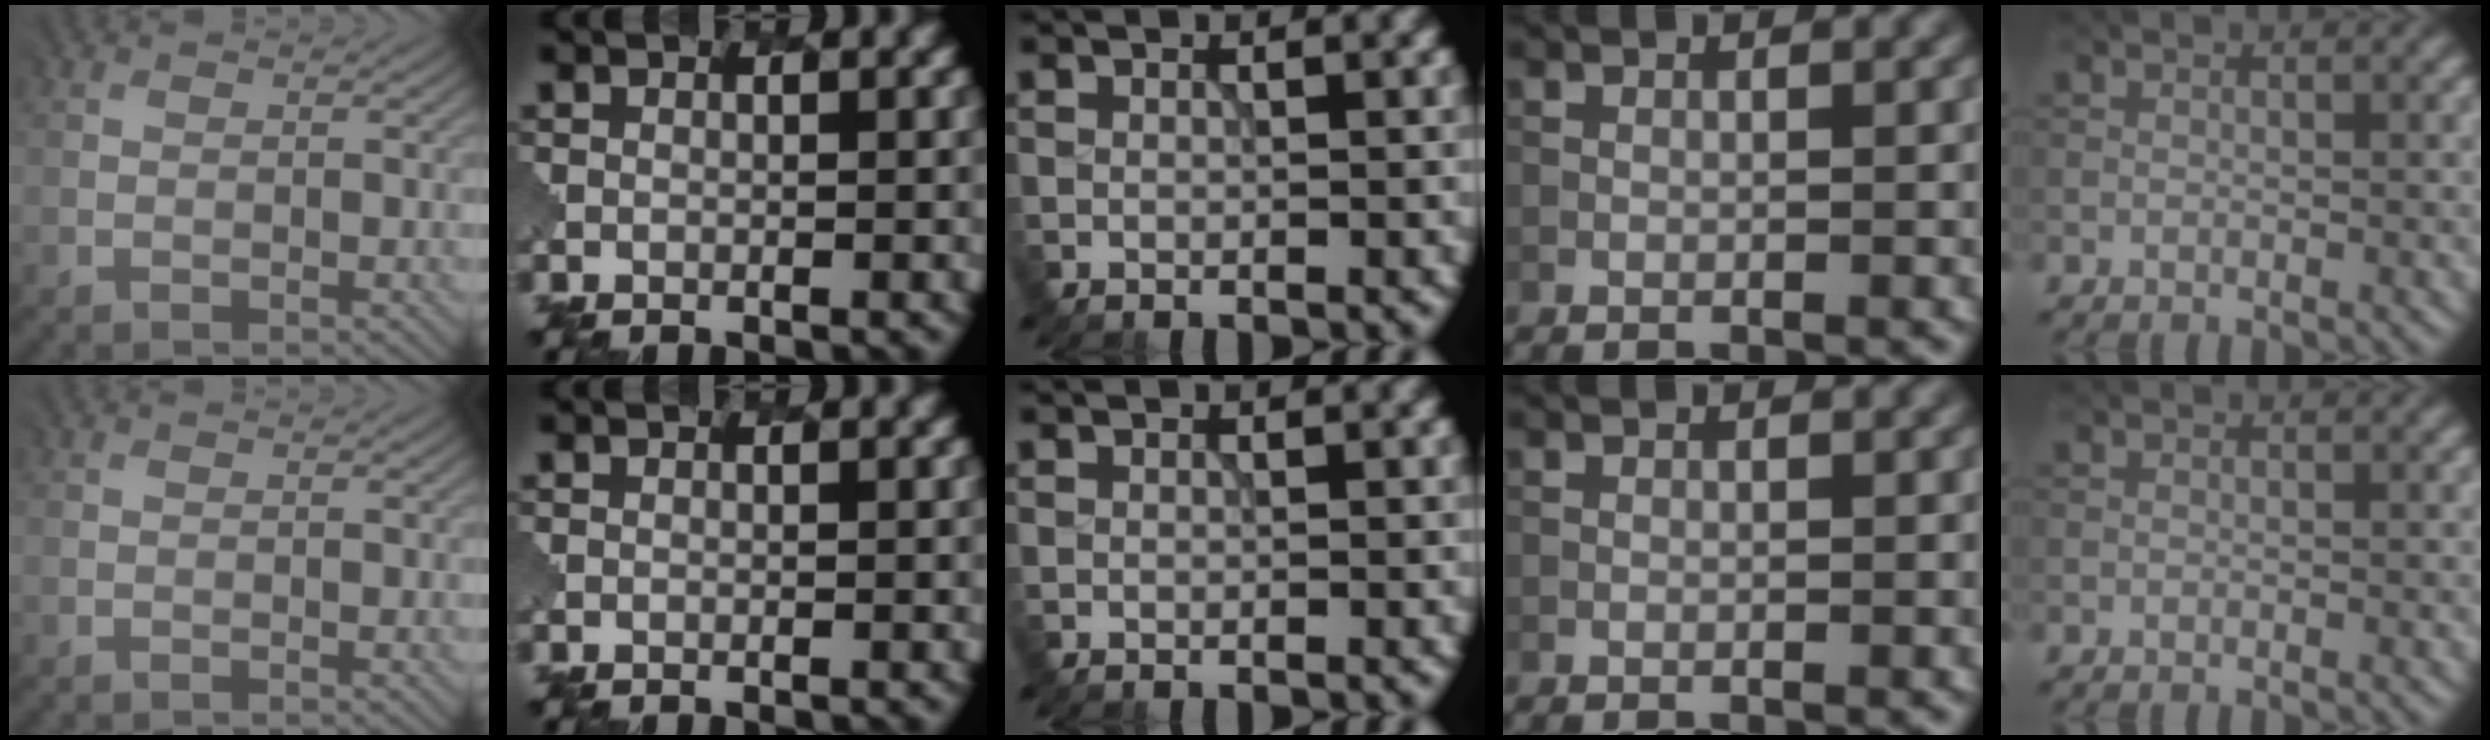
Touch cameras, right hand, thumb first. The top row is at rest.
{}